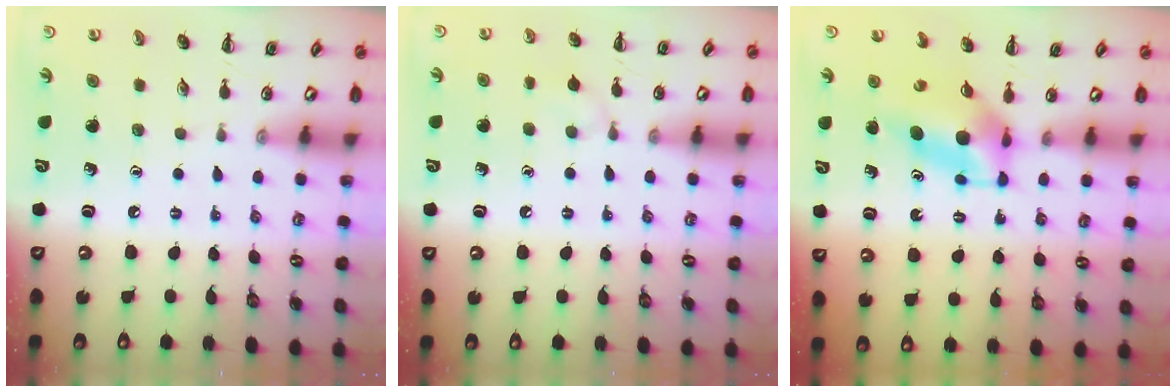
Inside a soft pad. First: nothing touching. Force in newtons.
{"total": 6.2, "press": 5.9, "slide": 1.8}
{"total": 5.3, "press": 5.2, "slide": 1.1}